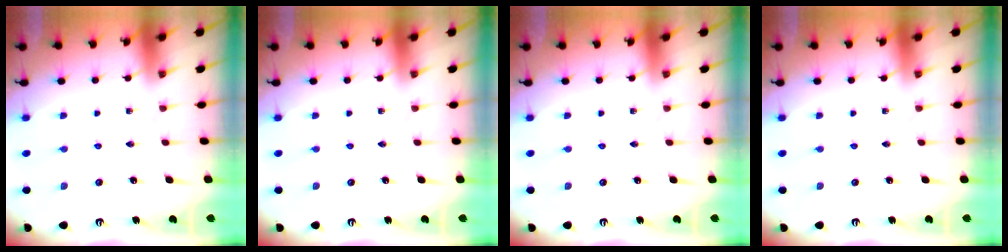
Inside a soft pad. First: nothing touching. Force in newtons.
{"total": 0.0}
{"total": 0.0}
{"total": 0.0}